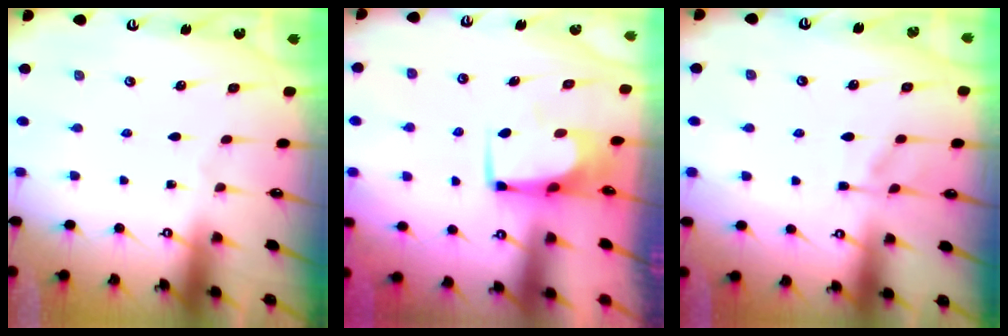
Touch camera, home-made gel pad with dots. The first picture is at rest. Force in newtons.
{"total": 2.4, "press": 2.3, "slide": 0.5}
{"total": 6.5, "press": 6.4, "slide": 0.8}